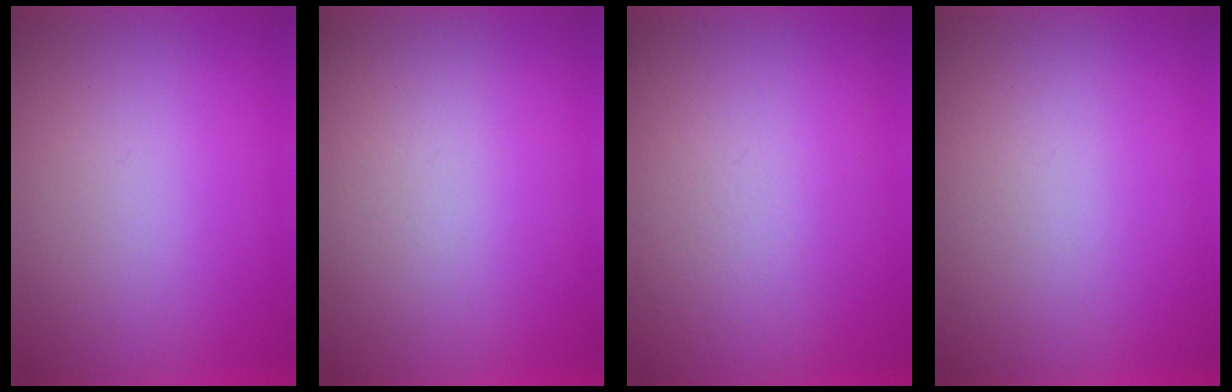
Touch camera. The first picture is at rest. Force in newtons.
{"total": 2.0}
{"total": 5.9}
{"total": 1.2}